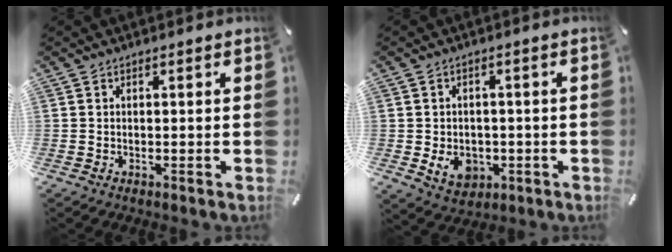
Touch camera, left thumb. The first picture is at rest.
{"total": 6.9, "force": [-1.5, 5.8, 3.5], "torque": [-0.056, 0.002, -0.027]}